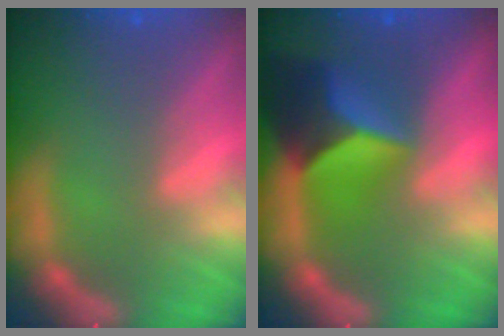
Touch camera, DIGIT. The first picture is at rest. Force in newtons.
{"total": 7.9}